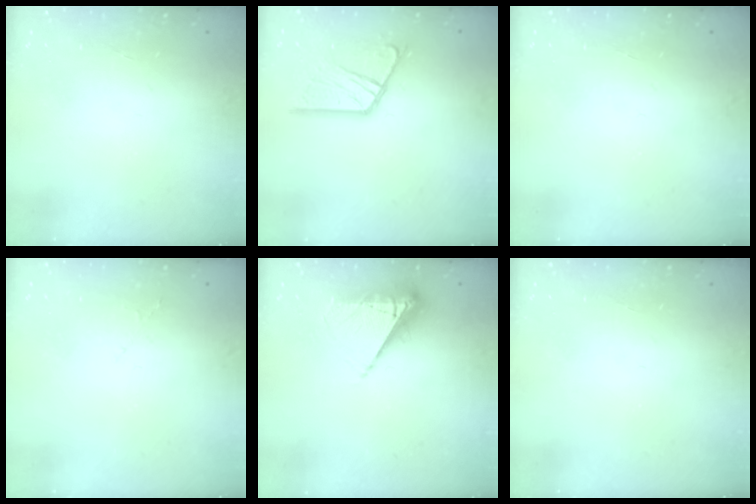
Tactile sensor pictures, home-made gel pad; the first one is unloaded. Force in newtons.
{"total": 13.1, "press": 13.1, "slide": 1.4}
{"total": 0.0}
{"total": 2.8, "press": 2.8, "slide": 0.5}
{"total": 8.6, "press": 8.6, "slide": 0.3}
{"total": 0.0}